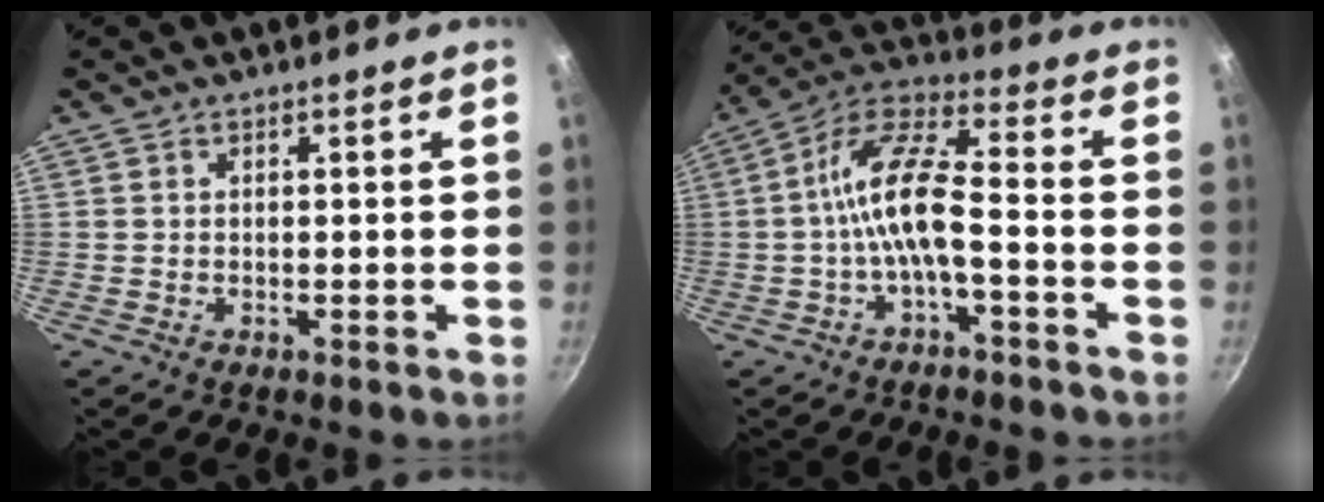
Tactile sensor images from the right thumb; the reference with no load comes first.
{"total": 11.1, "force": [-2.9, 3.9, 10.0], "torque": [-0.203, 0.046, -0.062]}